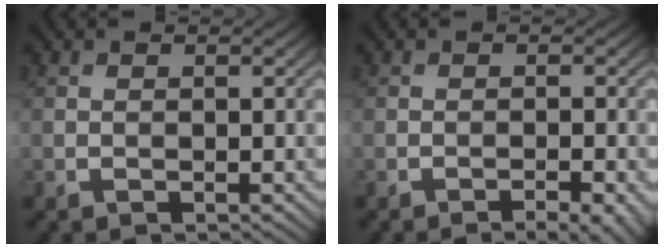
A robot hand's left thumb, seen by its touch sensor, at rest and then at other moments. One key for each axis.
{"total": 2.8, "fx": -1.9, "fy": 0.5, "fz": 2.0, "tx": -0.027, "ty": 0.006, "tz": -0.027}